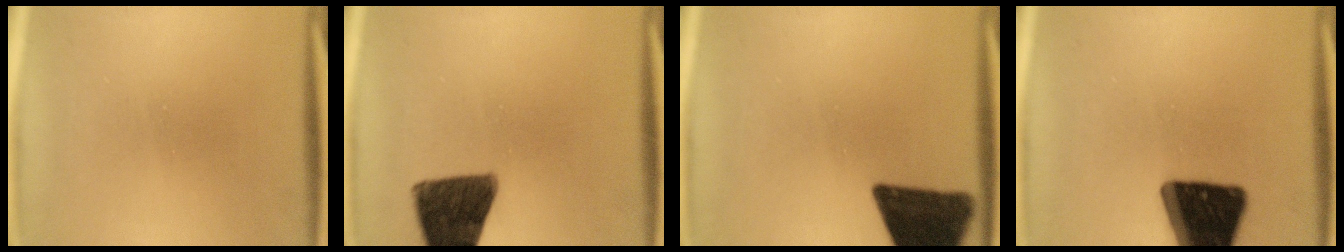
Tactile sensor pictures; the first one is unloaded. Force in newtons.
{"total": 13.2}
{"total": 15.8}
{"total": 19.6}